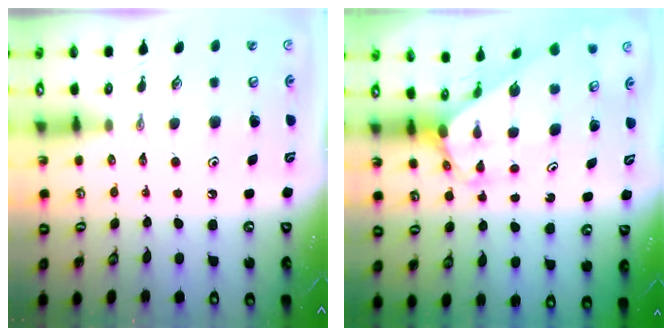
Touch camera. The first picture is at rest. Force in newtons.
{"total": 3.3, "press": 3.3, "slide": 0.3}